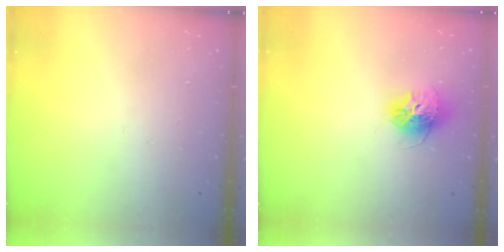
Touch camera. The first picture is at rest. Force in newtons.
{"total": 12.0, "press": 11.9, "slide": 1.1}